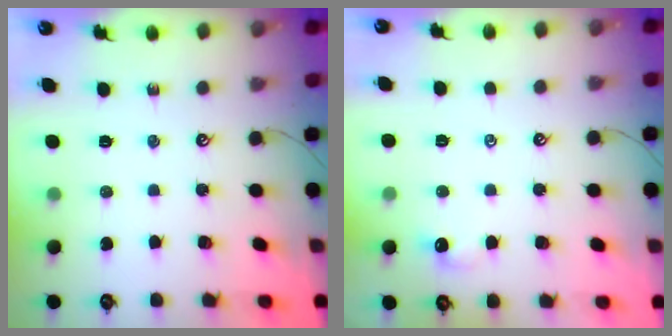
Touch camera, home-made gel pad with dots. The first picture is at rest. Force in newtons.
{"total": 0.8, "press": 0.5, "slide": 0.6}